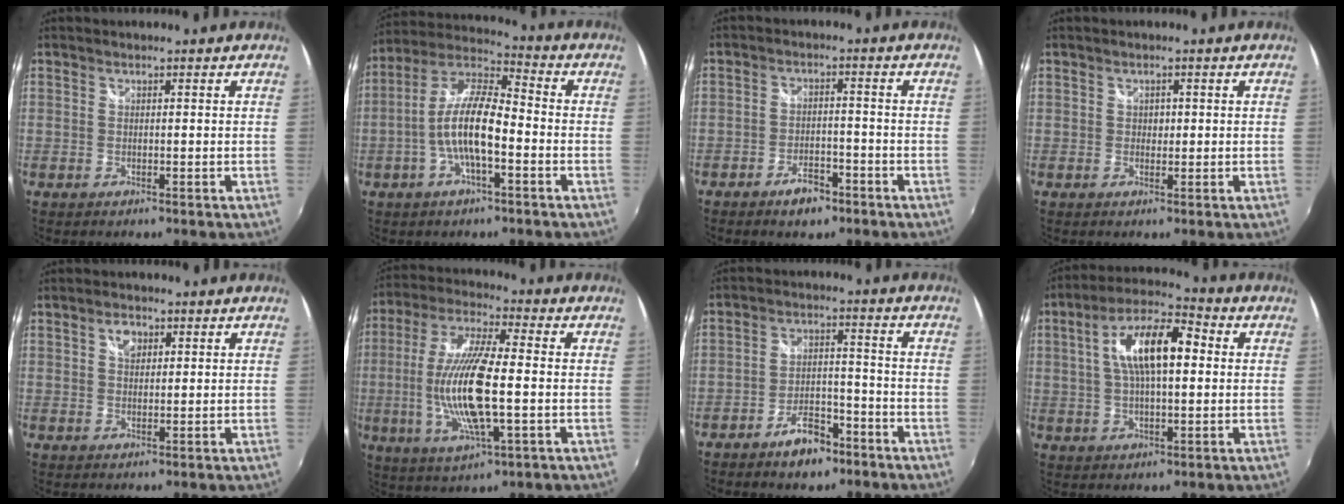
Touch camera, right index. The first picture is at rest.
{"total": 11.5, "force": [-3.2, 3.5, 10.5], "torque": [-0.218, 0.008, -0.062]}
{"total": 5.3, "force": [-3.8, 2.6, 2.7], "torque": [-0.061, 0.002, -0.056]}
{"total": 1.2, "force": [0.0, 1.1, 0.4], "torque": [-0.002, 0.001, -0.001]}
{"total": 2.9, "force": [1.2, 1.9, 1.7], "torque": [-0.025, 0.007, 0.019]}
{"total": 16.1, "force": [-1.9, 3.9, 15.5], "torque": [-0.307, -0.009, -0.034]}
{"total": 7.8, "force": [-5.6, 3.7, 4.0], "torque": [-0.080, 0.014, -0.083]}
{"total": 12.8, "force": [2.0, 5.0, 11.6], "torque": [-0.209, 0.023, 0.028]}